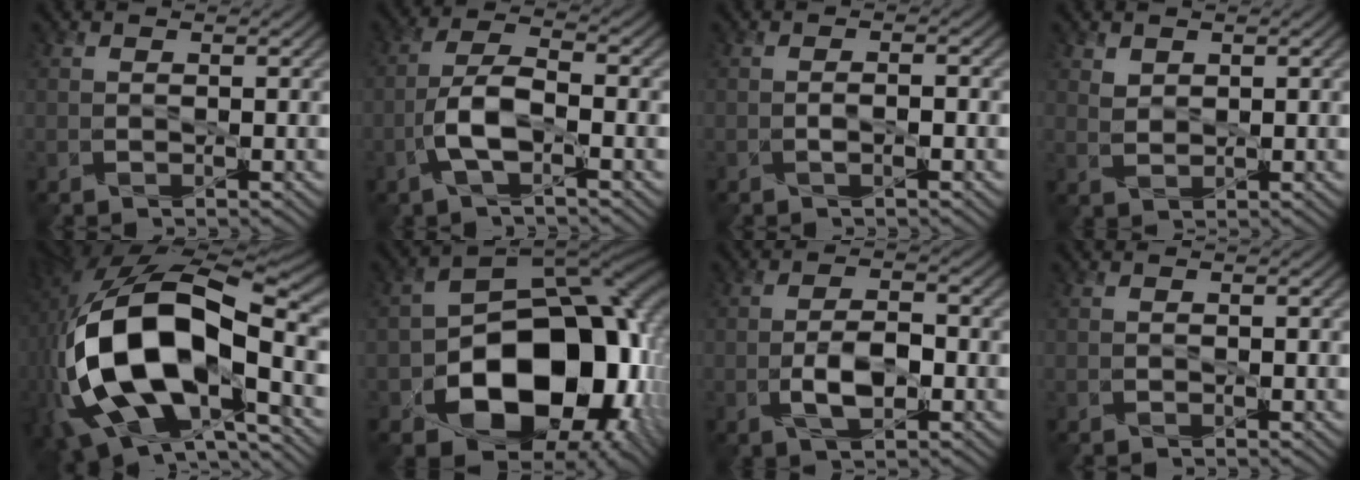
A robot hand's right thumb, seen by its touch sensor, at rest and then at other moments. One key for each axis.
{"total": 5.1, "fx": -2.3, "fy": 1.4, "fz": 4.4, "tx": -0.088, "ty": 0.014, "tz": -0.049}
{"total": 1.0, "fx": -0.6, "fy": -0.1, "fz": 0.8, "tx": 0.001, "ty": 0.006, "tz": -0.010}
{"total": 2.1, "fx": 1.6, "fy": 1.0, "fz": 0.7, "tx": -0.030, "ty": -0.003, "tz": 0.033}
{"total": 18.8, "fx": -3.7, "fy": 9.6, "fz": 15.7, "tx": -0.358, "ty": -0.018, "tz": -0.045}
{"total": 18.4, "fx": -5.9, "fy": 12.4, "fz": 12.3, "tx": -0.176, "ty": -0.048, "tz": -0.075}
{"total": 4.2, "fx": -1.6, "fy": 1.5, "fz": 3.6, "tx": -0.065, "ty": 0.005, "tz": -0.027}
{"total": 0.0}